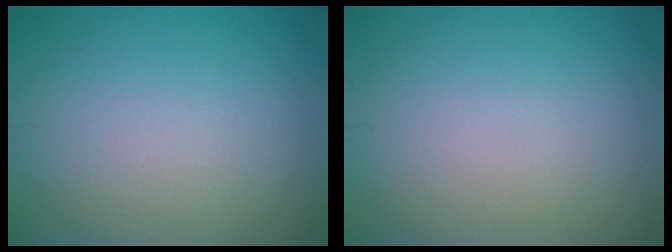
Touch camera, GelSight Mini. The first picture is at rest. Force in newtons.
{"total": 0.0}